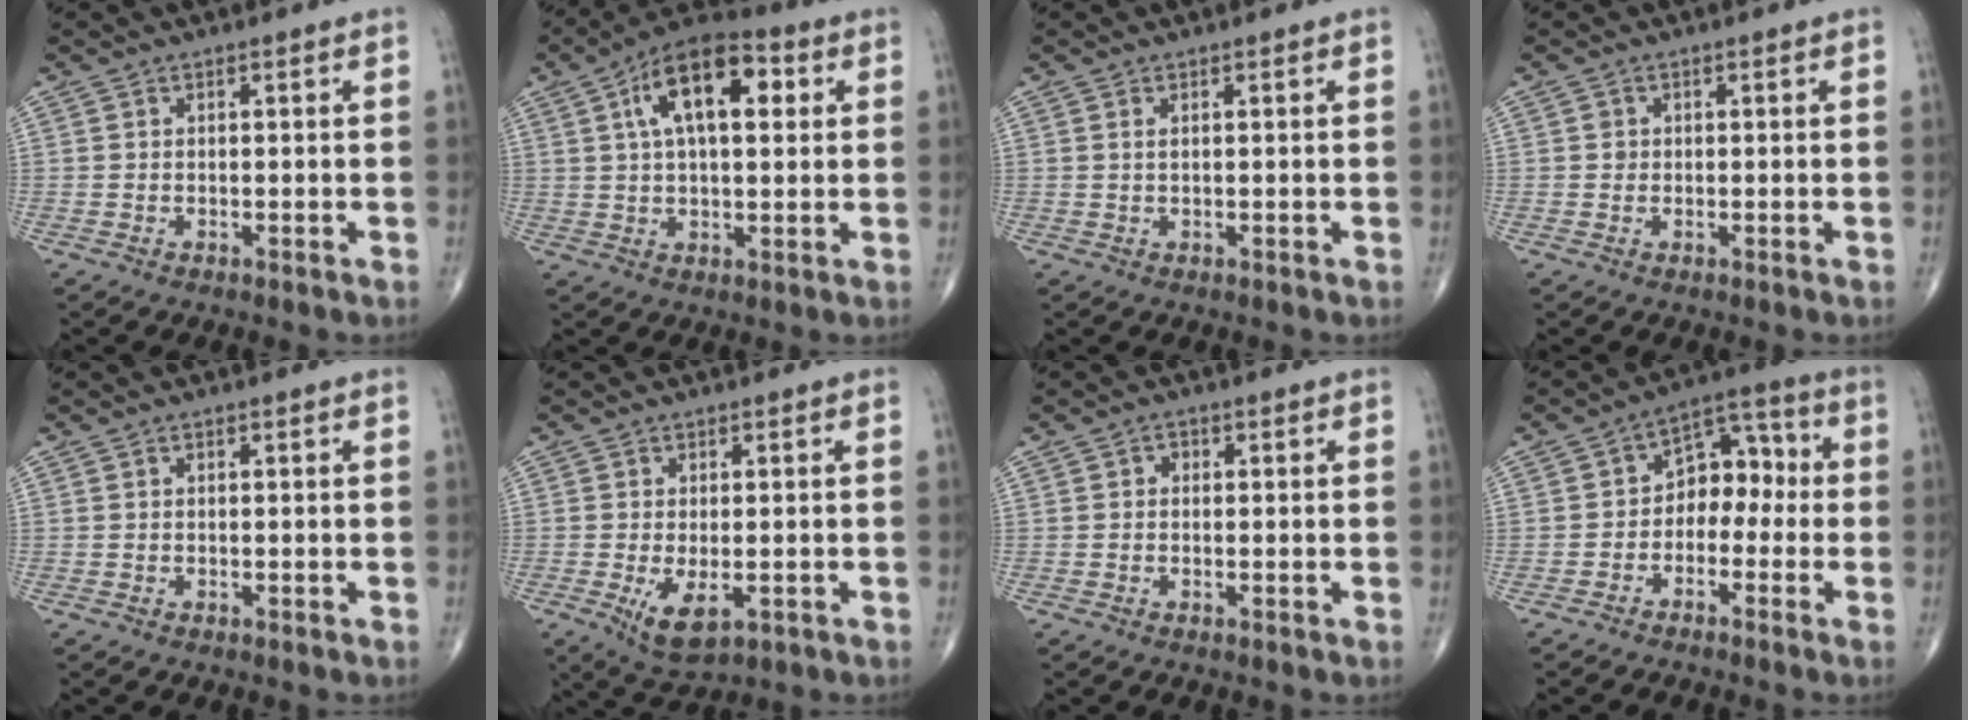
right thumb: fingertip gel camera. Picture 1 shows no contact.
{"total": 14.6, "force": [4.2, 7.1, 12.1], "torque": [-0.184, 0.019, 0.062]}
{"total": 0.7, "force": [0.3, 0.2, 0.6], "torque": [-0.012, 0.004, 0.005]}
{"total": 0.9, "force": [0.1, 0.9, 0.2], "torque": [0.002, 0.002, 0.002]}
{"total": 0.0}
{"total": 6.0, "force": [-1.7, 2.7, 5.0], "torque": [-0.087, -0.014, -0.018]}
{"total": 1.2, "force": [0.1, 1.0, 0.6], "torque": [0.000, 0.004, -0.003]}
{"total": 8.3, "force": [-1.4, 5.8, 5.7], "torque": [-0.046, 0.045, -0.041]}